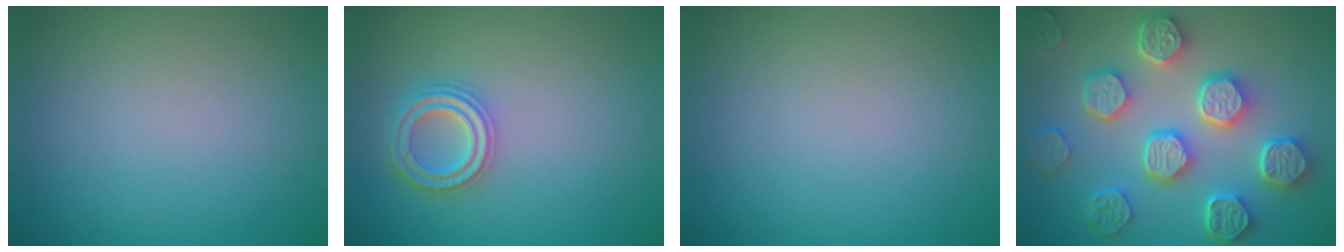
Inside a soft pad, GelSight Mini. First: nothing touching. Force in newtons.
{"total": 3.8, "press": 3.0, "slide": 2.3}
{"total": 0.0}
{"total": 8.0, "press": 6.4, "slide": 4.7}